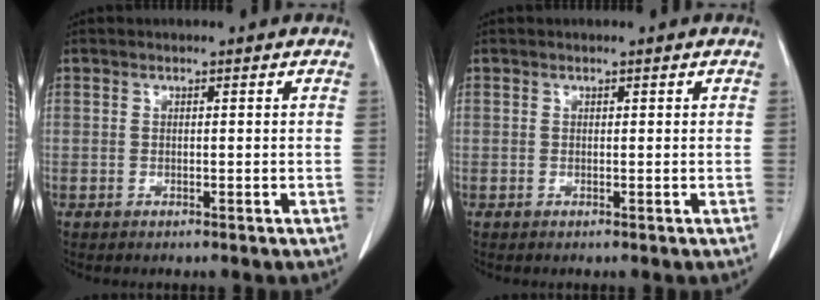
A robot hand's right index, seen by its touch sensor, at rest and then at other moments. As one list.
[{"total": 0.0}]